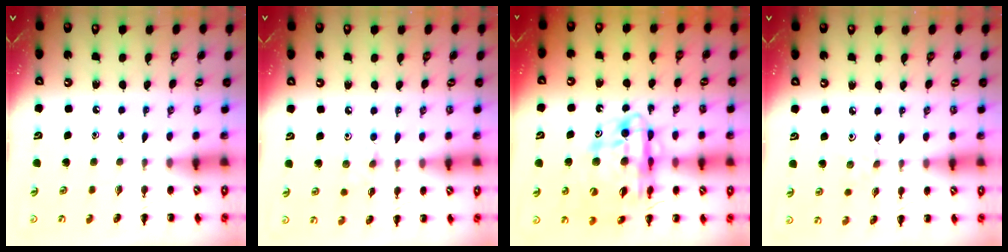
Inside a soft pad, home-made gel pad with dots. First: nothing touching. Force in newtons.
{"total": 5.9, "press": 5.7, "slide": 1.7}
{"total": 18.2, "press": 17.7, "slide": 4.5}
{"total": 1.9, "press": 1.8, "slide": 0.7}